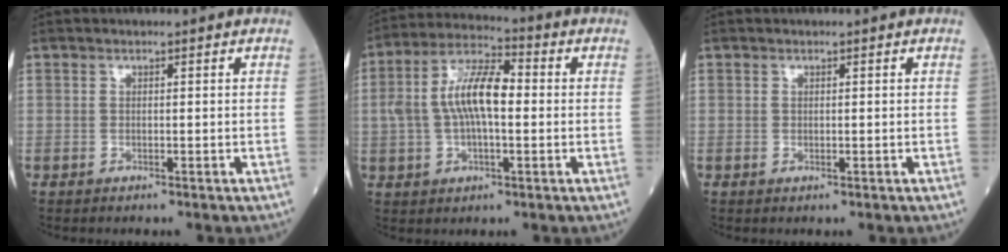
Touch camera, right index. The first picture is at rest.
{"total": 10.8, "force": [0.4, 3.9, 10.0], "torque": [-0.204, 0.025, 0.003]}
{"total": 0.0}